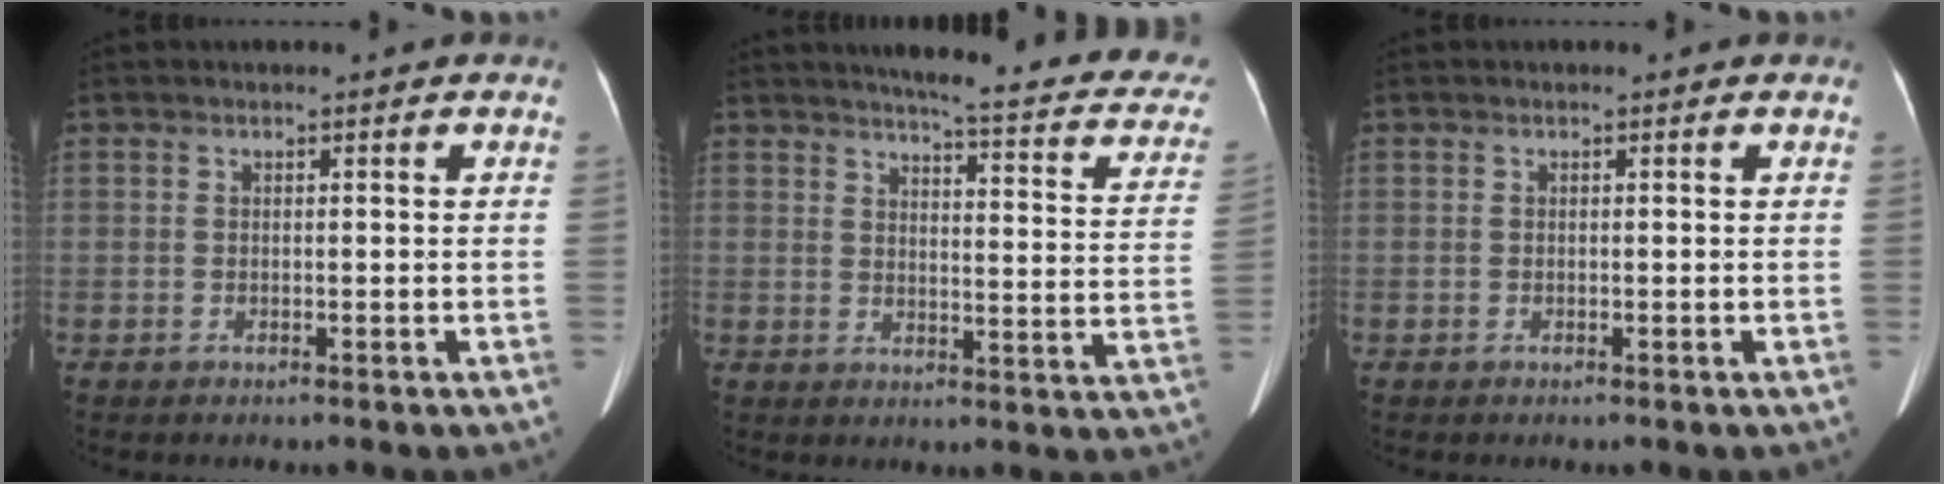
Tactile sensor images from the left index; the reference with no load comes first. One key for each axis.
{"total": 19.9, "fx": 17.3, "fy": 2.8, "fz": 9.5, "tx": -0.101, "ty": -0.041, "tz": 0.184}
{"total": 0.0}